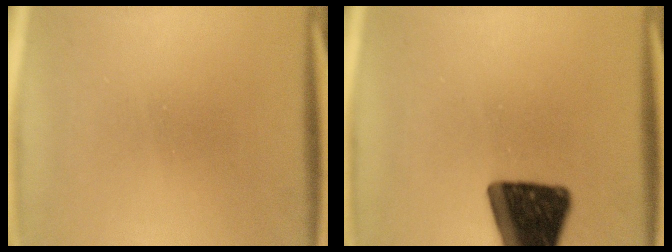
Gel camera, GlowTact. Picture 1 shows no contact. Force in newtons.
{"total": 16.2}